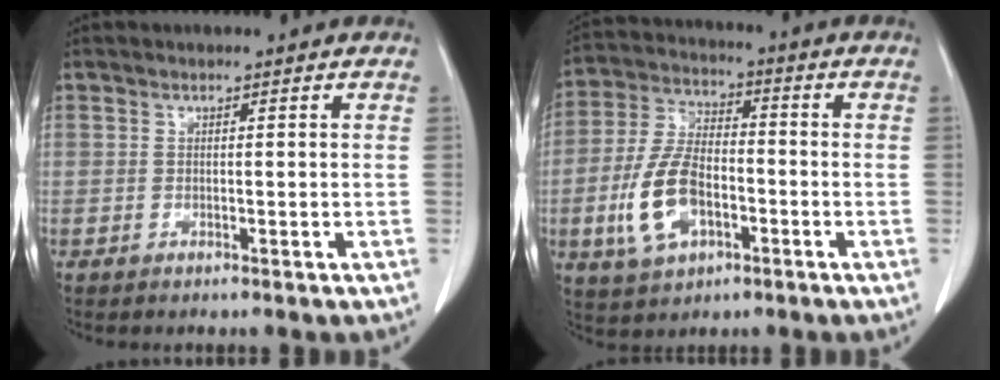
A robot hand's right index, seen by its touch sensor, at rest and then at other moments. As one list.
[{"total": 11.4, "force": [-3.6, 6.0, 9.1], "torque": [-0.212, 0.006, -0.064]}]